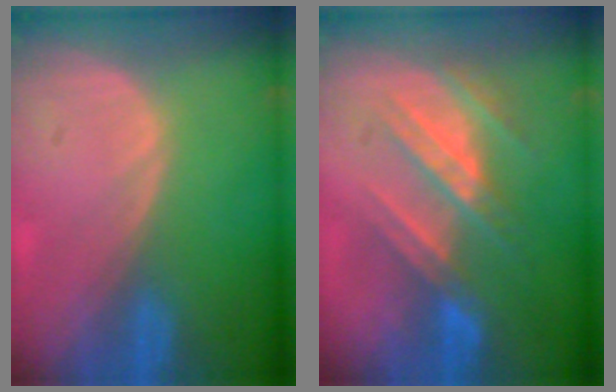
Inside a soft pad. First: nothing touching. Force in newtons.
{"total": 7.8, "press": 7.6, "slide": 1.7}